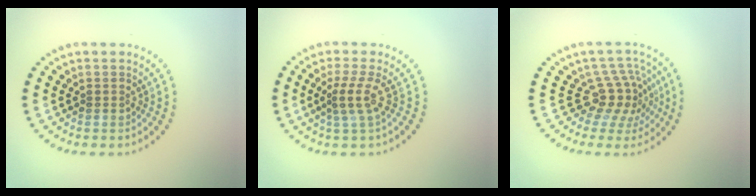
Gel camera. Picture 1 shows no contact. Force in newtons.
{"total": 2.5, "press": 1.8, "slide": 1.7}
{"total": 3.8, "press": 2.8, "slide": 2.6}